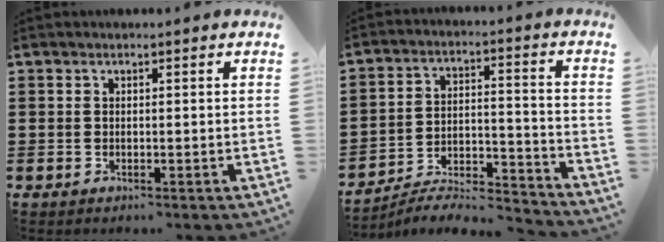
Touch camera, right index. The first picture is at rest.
{"total": 5.7, "force": [-5.4, 0.7, 1.7], "torque": [-0.032, -0.003, -0.108]}